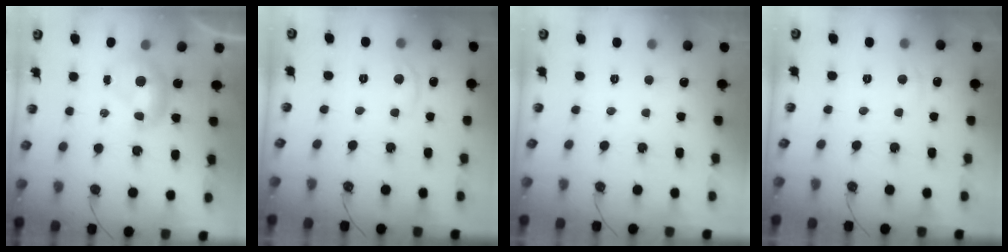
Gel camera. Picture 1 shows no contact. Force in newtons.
{"total": 2.8, "press": 2.7, "slide": 0.5}
{"total": 2.4, "press": 2.4, "slide": 0.4}
{"total": 1.0, "press": 0.6, "slide": 0.8}